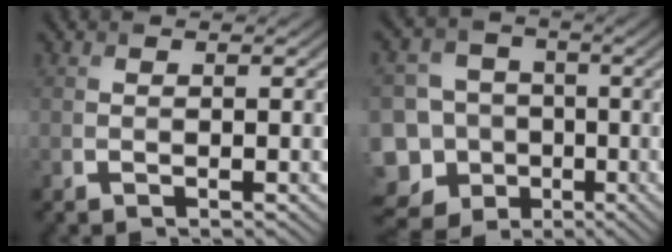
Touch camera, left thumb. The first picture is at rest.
{"total": 16.3, "force": [-8.9, 13.0, 4.3], "torque": [-0.146, -0.036, -0.148]}